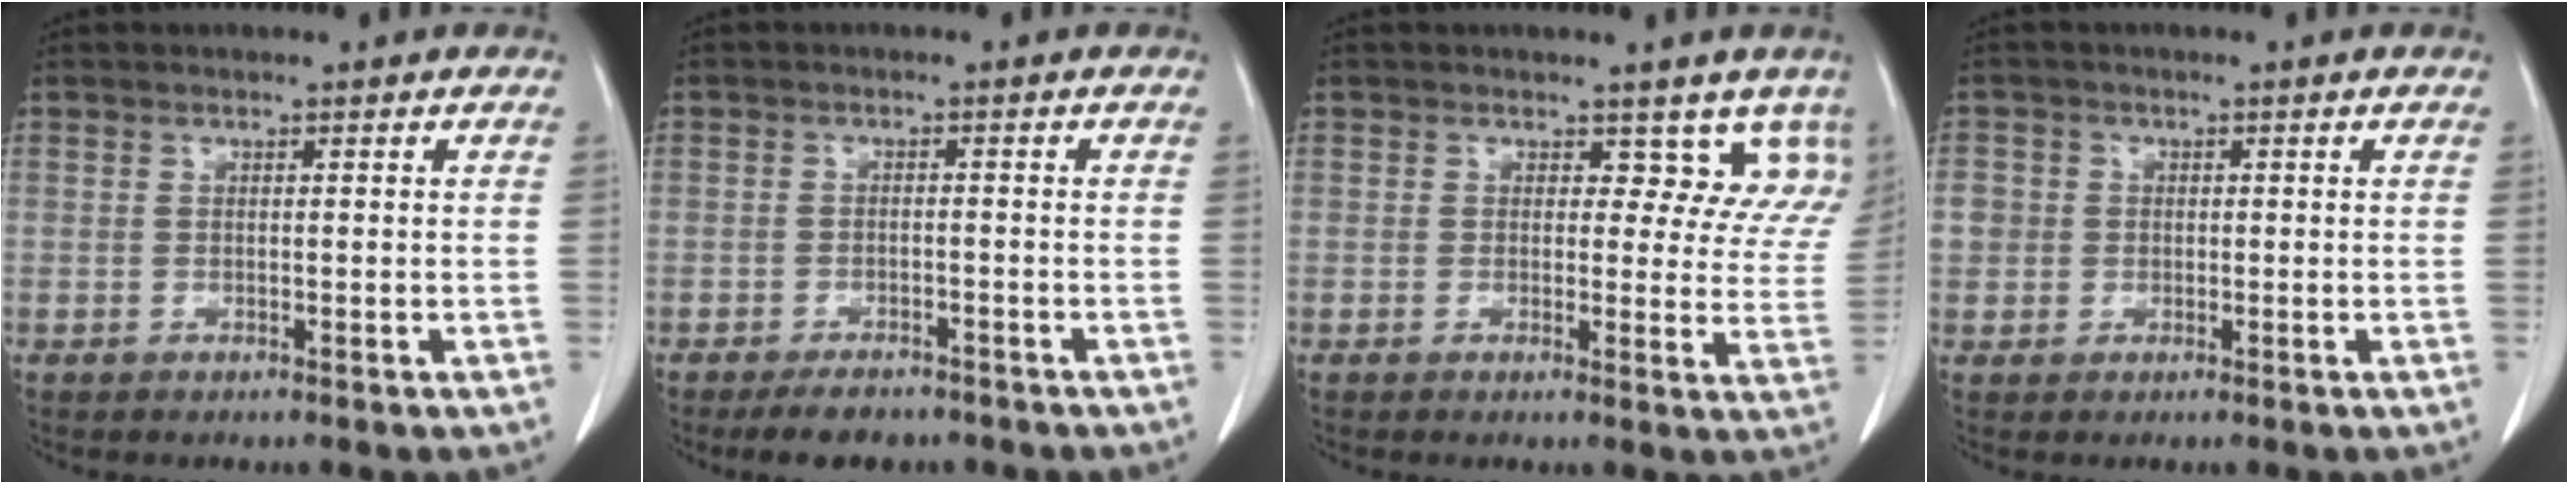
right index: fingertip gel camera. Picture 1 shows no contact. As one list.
[{"total": 4.3, "force": [-3.4, 2.1, 1.7], "torque": [-0.024, 0.000, -0.049]}, {"total": 6.9, "force": [5.5, 3.8, 1.7], "torque": [0.017, -0.009, 0.042]}, {"total": 3.5, "force": [0.2, 3.5, 0.6], "torque": [-0.004, 0.009, 0.005]}]